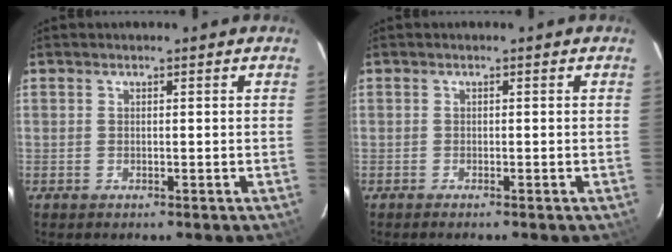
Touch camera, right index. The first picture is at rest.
{"total": 0.7, "force": [-0.7, 0.0, 0.3], "torque": [-0.005, 0.000, -0.013]}